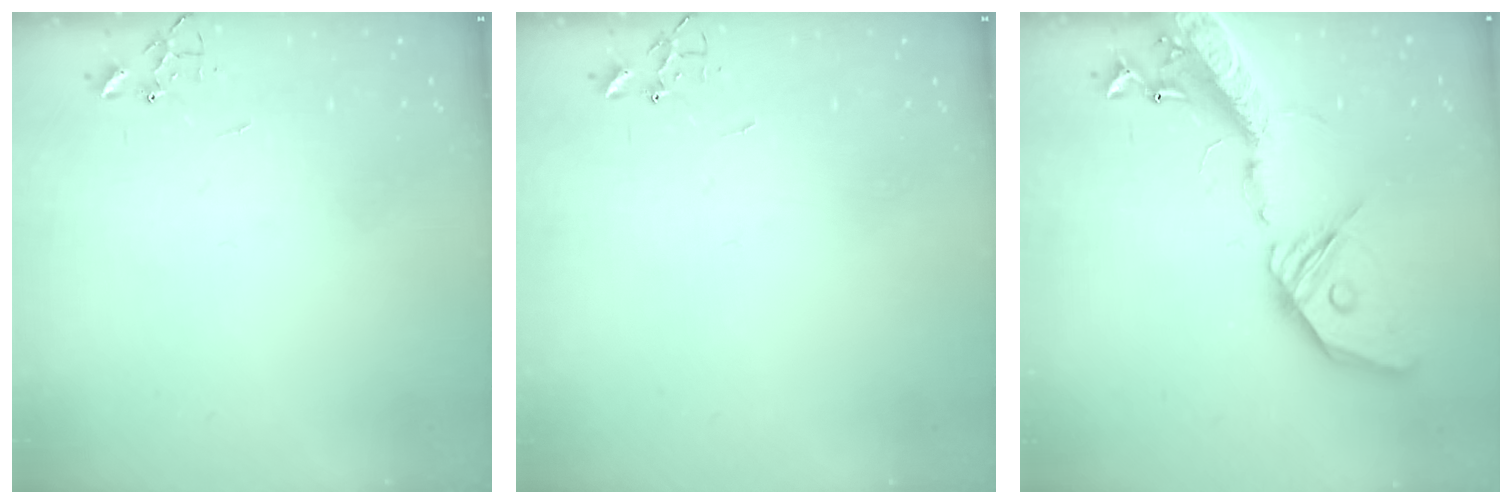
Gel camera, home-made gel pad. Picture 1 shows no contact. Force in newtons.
{"total": 0.0}
{"total": 25.2, "press": 24.7, "slide": 4.9}